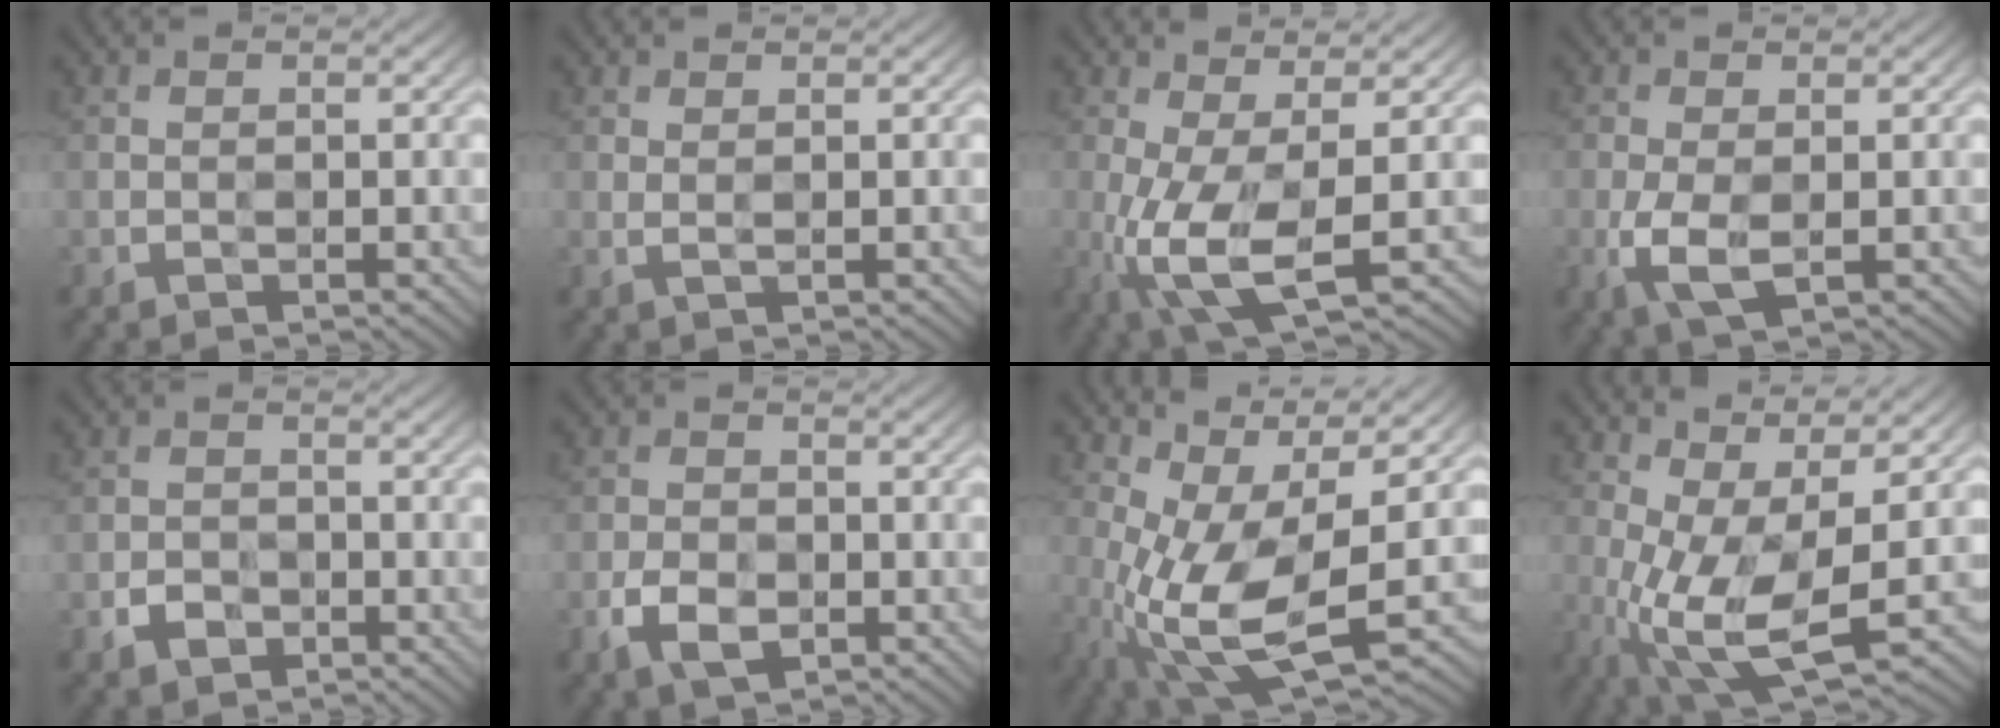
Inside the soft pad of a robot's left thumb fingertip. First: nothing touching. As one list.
[{"total": 0.9, "force": [0.8, -0.3, 0.4], "torque": [-0.010, 0.001, 0.016]}, {"total": 8.4, "force": [-2.4, 2.9, 7.5], "torque": [-0.184, -0.009, -0.043]}, {"total": 4.0, "force": [-1.2, 1.8, 3.3], "torque": [-0.090, -0.005, -0.021]}, {"total": 1.9, "force": [-1.5, 1.1, 0.1], "torque": [-0.001, 0.000, -0.030]}, {"total": 3.6, "force": [-1.9, 2.2, 2.1], "torque": [-0.047, -0.007, -0.040]}, {"total": 12.9, "force": [-1.9, 5.2, 11.7], "torque": [-0.251, -0.023, -0.022]}, {"total": 11.8, "force": [-1.3, 4.7, 10.7], "torque": [-0.226, -0.013, -0.017]}]